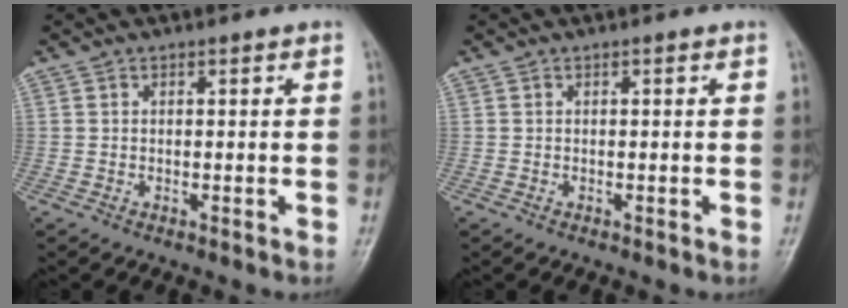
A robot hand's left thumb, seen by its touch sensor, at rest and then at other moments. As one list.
[{"total": 0.0}]